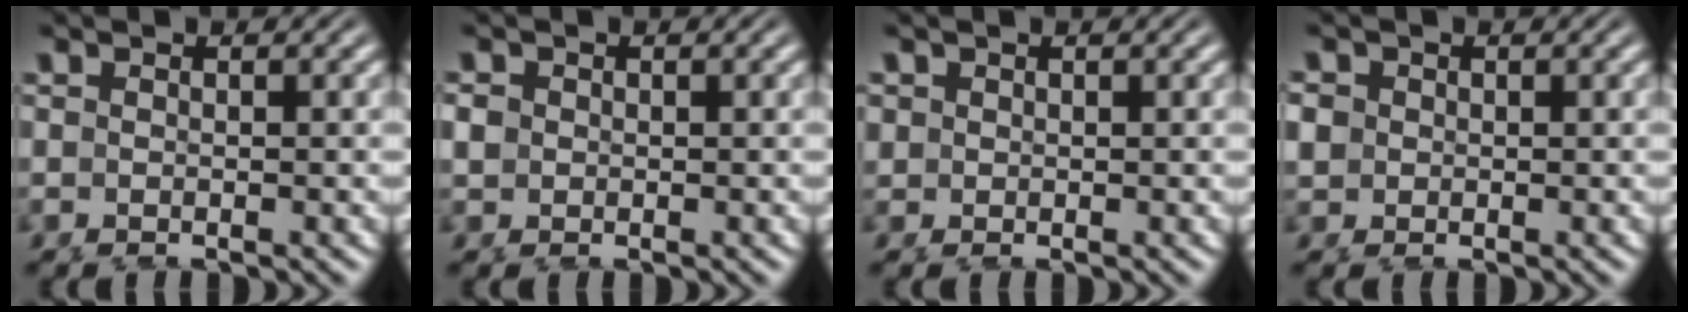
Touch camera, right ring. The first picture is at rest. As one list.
[{"total": 1.2, "force": [-0.2, 1.2, 0.4], "torque": [-0.021, -0.012, 0.005]}, {"total": 1.2, "force": [0.3, 1.2, 0.1], "torque": [-0.011, -0.012, 0.014]}, {"total": 2.1, "force": [0.0, 2.0, 0.6], "torque": [-0.027, -0.011, 0.007]}]